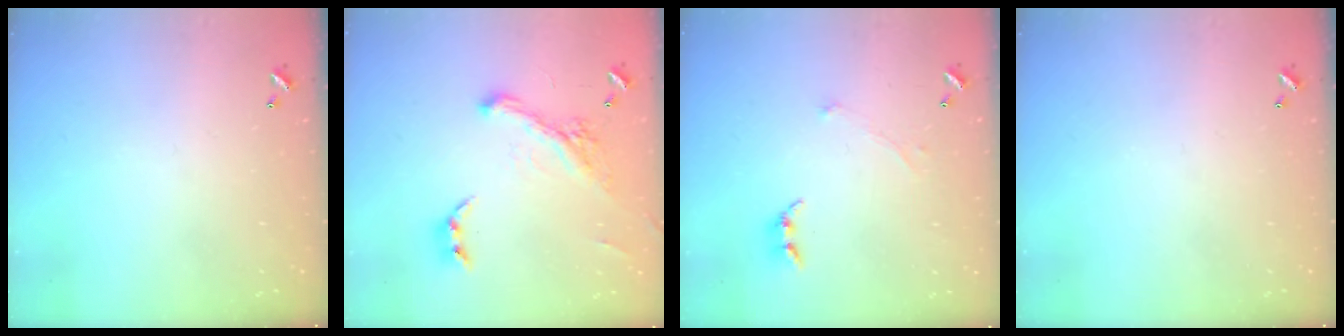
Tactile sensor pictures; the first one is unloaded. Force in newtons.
{"total": 3.9, "press": 3.5, "slide": 1.5}
{"total": 0.7, "press": 0.3, "slide": 0.6}
{"total": 0.0}